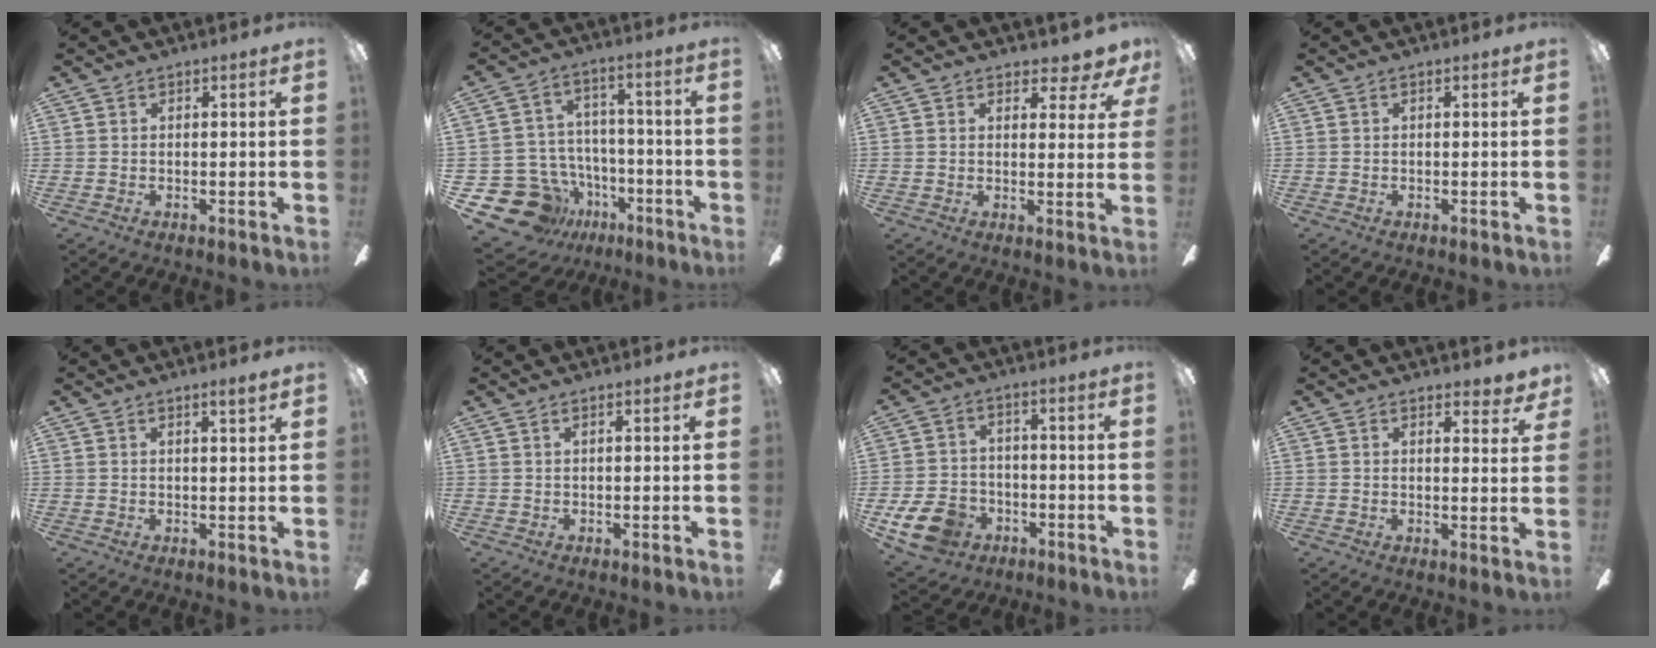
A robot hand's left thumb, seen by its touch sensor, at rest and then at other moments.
{"total": 15.5, "force": [-8.6, 11.2, 6.5], "torque": [-0.144, 0.055, -0.128]}
{"total": 4.6, "force": [3.4, 2.1, 2.3], "torque": [-0.021, -0.022, 0.059]}
{"total": 0.0}
{"total": 2.4, "force": [1.7, 0.0, 1.8], "torque": [-0.030, -0.005, 0.026]}
{"total": 0.9, "force": [0.5, 0.1, 0.8], "torque": [-0.018, 0.000, 0.008]}
{"total": 10.7, "force": [-5.5, 7.5, 5.3], "torque": [-0.125, 0.033, -0.099]}
{"total": 3.0, "force": [2.6, 0.7, 1.4], "torque": [-0.008, -0.020, 0.043]}